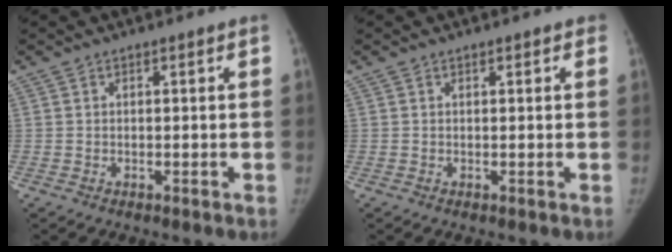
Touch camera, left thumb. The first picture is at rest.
{"total": 0.9, "force": [0.6, 0.5, 0.4], "torque": [0.004, -0.001, 0.002]}